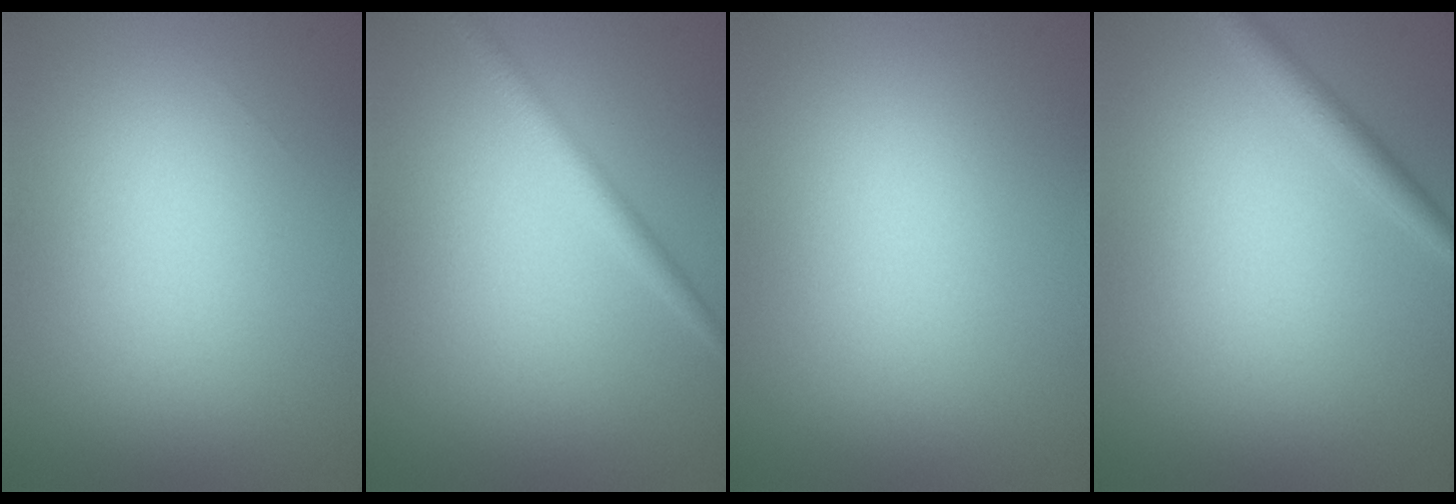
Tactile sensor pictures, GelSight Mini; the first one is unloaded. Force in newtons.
{"total": 1.9, "press": 1.9, "slide": 0.1}
{"total": 0.0}
{"total": 2.1, "press": 2.1, "slide": 0.1}